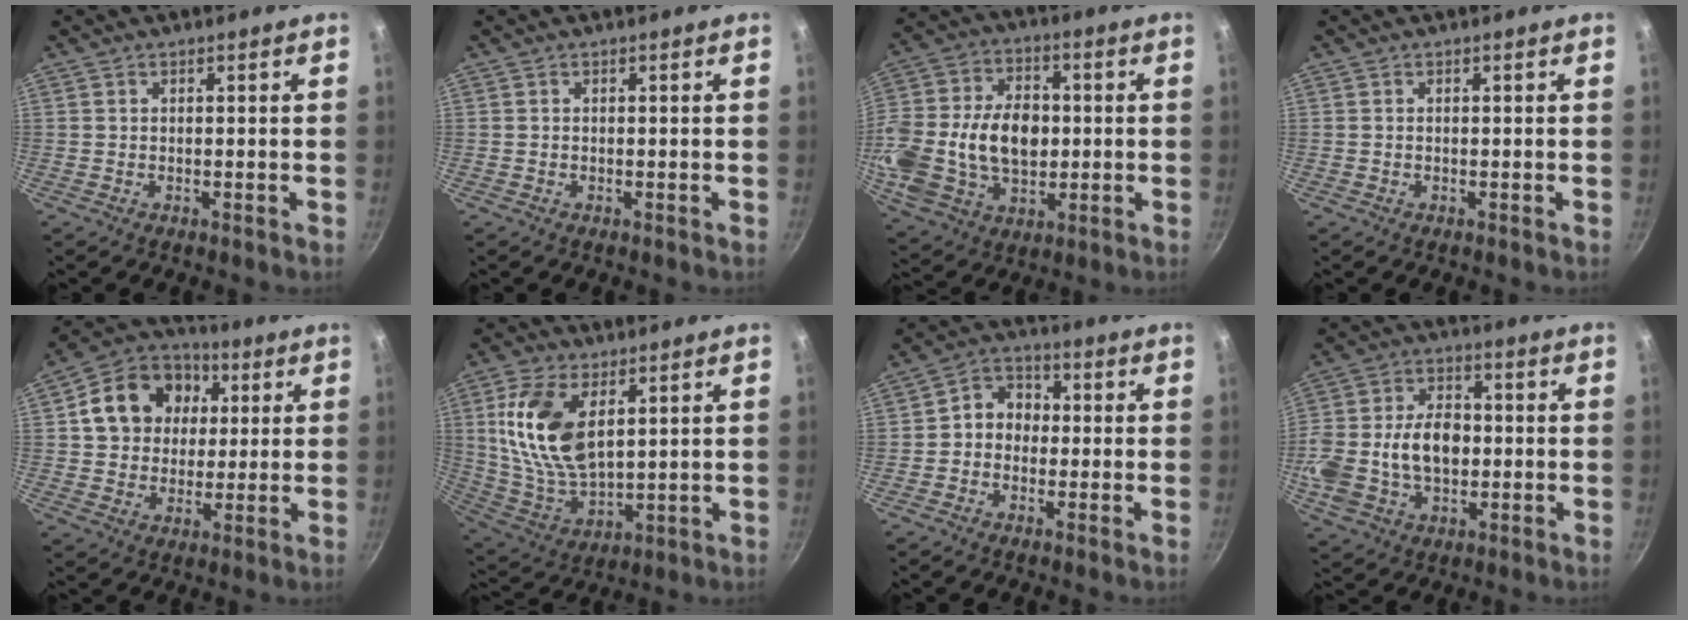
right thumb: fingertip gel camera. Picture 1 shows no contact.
{"total": 0.0}
{"total": 23.6, "force": [0.0, 16.8, 16.6], "torque": [-0.340, 0.023, 0.005]}
{"total": 0.0}
{"total": 15.4, "force": [3.5, 12.7, 7.9], "torque": [-0.114, 0.019, 0.049]}
{"total": 16.1, "force": [4.7, 8.7, 12.7], "torque": [-0.240, -0.020, 0.103]}
{"total": 6.4, "force": [-0.4, 5.5, 3.4], "torque": [-0.022, 0.021, -0.025]}
{"total": 18.1, "force": [-1.2, 12.6, 12.9], "torque": [-0.247, 0.030, -0.020]}